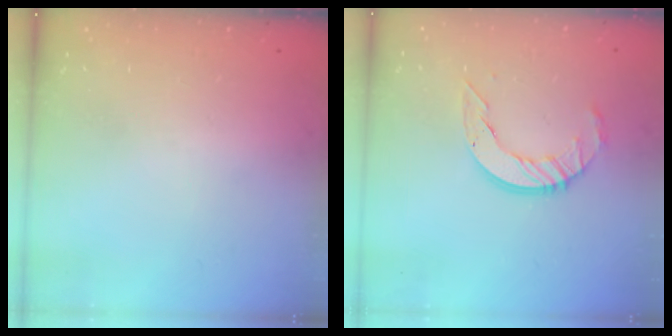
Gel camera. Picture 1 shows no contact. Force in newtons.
{"total": 9.3, "press": 9.3, "slide": 0.9}